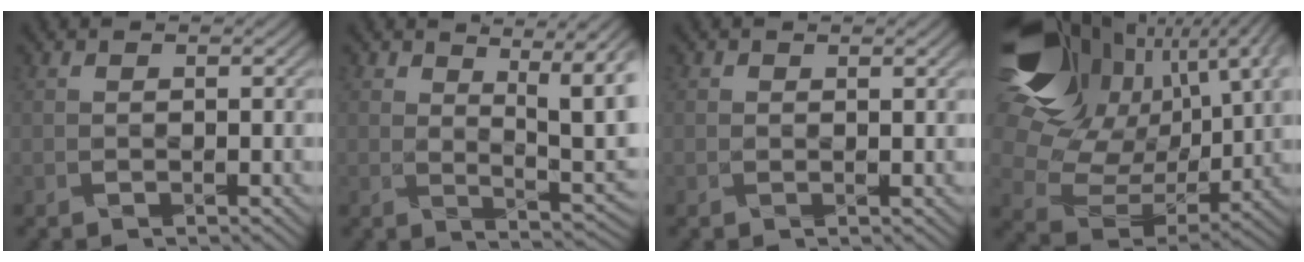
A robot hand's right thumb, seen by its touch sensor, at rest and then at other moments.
{"total": 7.9, "force": [3.1, 2.8, 6.7], "torque": [-0.107, -0.005, 0.052]}
{"total": 0.8, "force": [0.5, 0.4, 0.5], "torque": [-0.005, 0.000, 0.008]}
{"total": 22.6, "force": [9.8, 14.7, 14.1], "torque": [-0.336, 0.037, 0.206]}